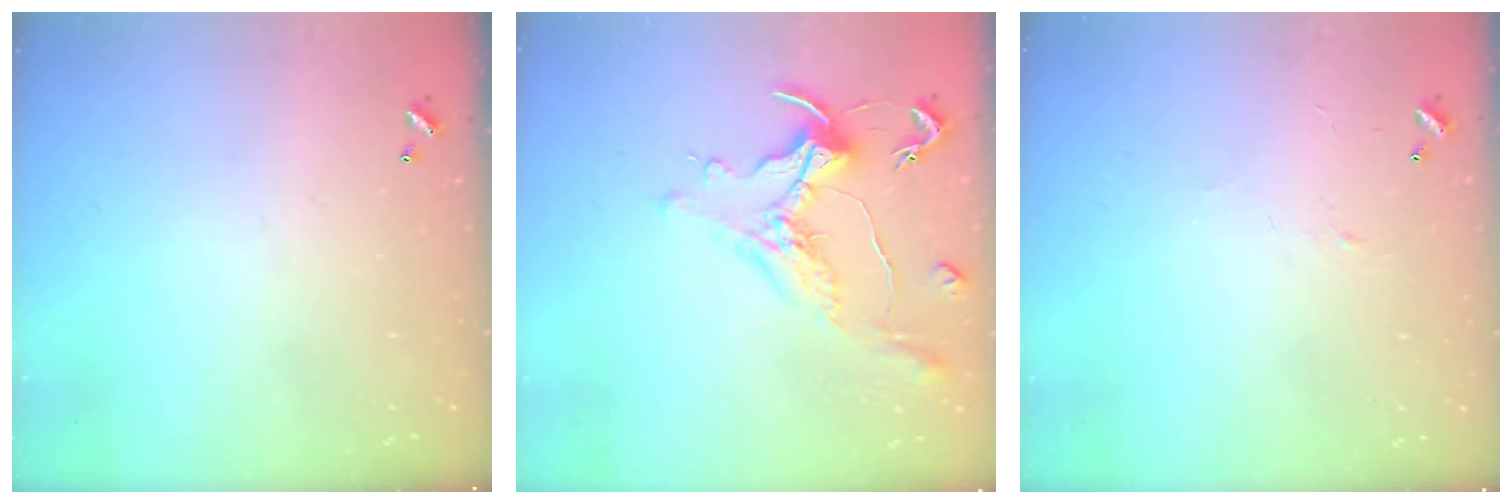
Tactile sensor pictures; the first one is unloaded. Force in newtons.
{"total": 1.1, "press": 1.0, "slide": 0.5}
{"total": 2.9, "press": 2.9, "slide": 0.4}